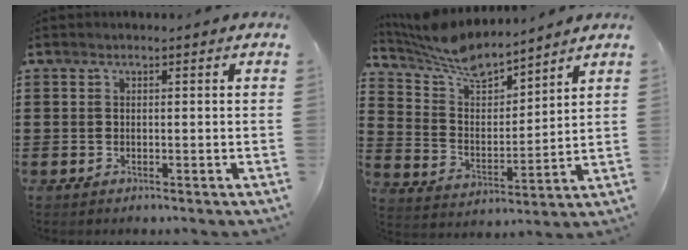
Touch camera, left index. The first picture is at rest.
{"total": 8.1, "force": [7.5, 1.3, 2.7], "torque": [-0.086, -0.042, 0.135]}